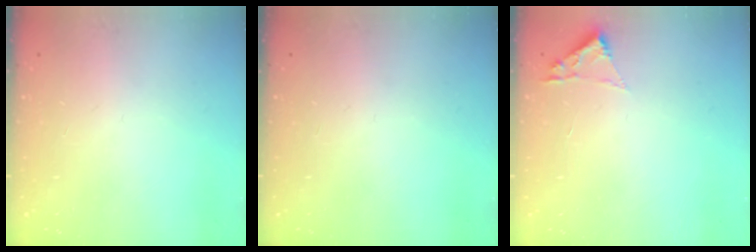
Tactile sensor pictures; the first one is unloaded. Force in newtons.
{"total": 0.0}
{"total": 1.8, "press": 1.8, "slide": 0.2}